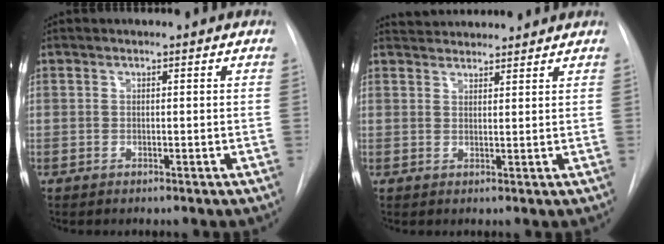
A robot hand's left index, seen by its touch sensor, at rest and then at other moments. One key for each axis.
{"total": 5.0, "fx": 4.9, "fy": 0.8, "fz": 0.7, "tx": -0.012, "ty": 0.030, "tz": 0.070}